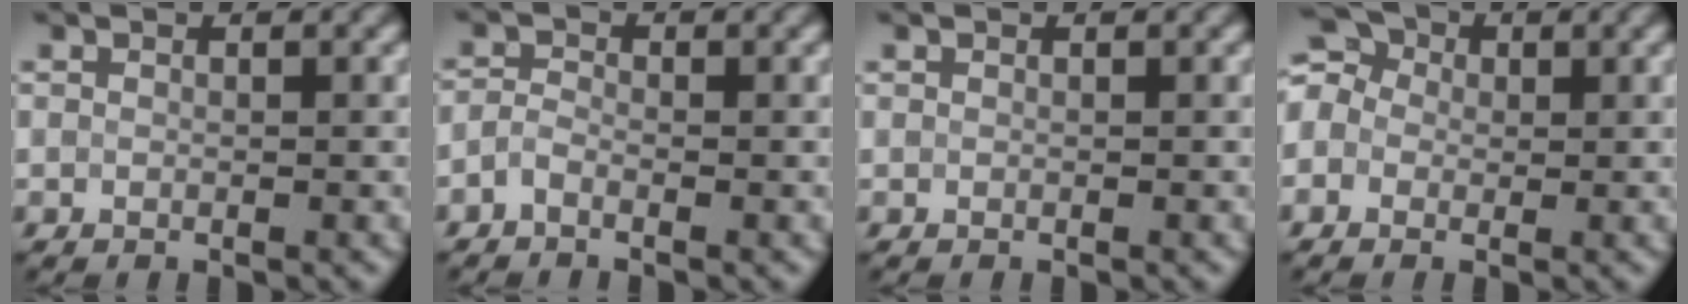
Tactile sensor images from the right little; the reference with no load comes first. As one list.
[{"total": 1.3, "force": [-1.0, 0.3, 0.8], "torque": [-0.022, 0.006, -0.026]}, {"total": 0.0}, {"total": 5.7, "force": [1.0, 4.6, 3.1], "torque": [-0.052, 0.037, -0.025]}]